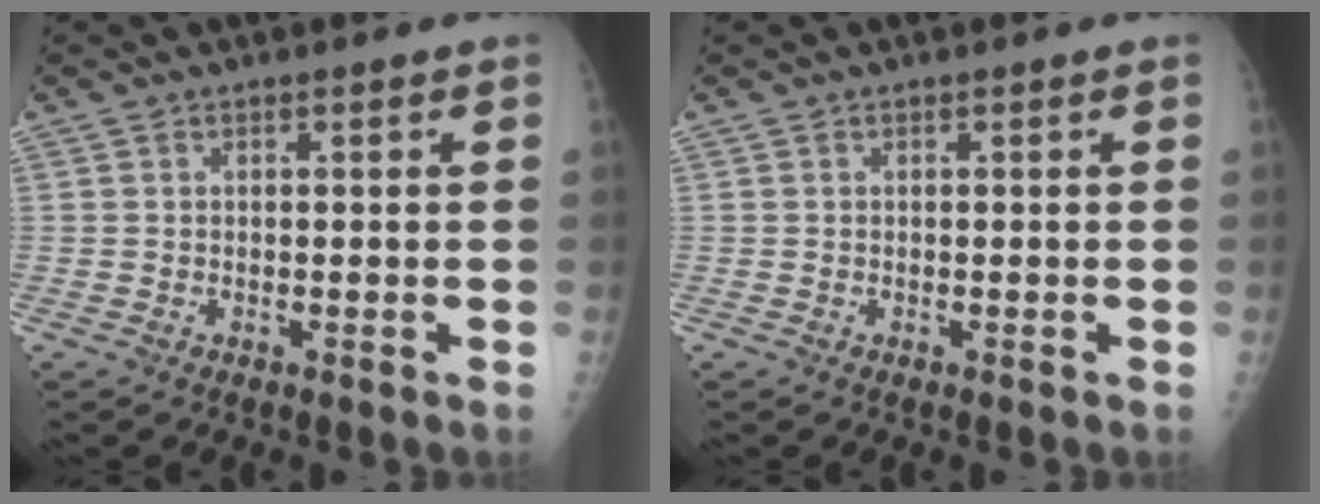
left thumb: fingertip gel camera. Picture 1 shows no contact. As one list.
[{"total": 0.0}]